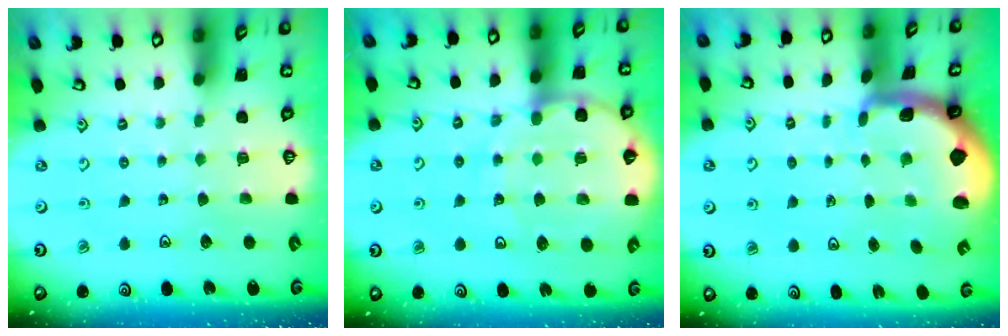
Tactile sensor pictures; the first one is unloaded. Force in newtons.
{"total": 11.7, "press": 11.6, "slide": 1.4}
{"total": 1.7, "press": 1.7, "slide": 0.4}